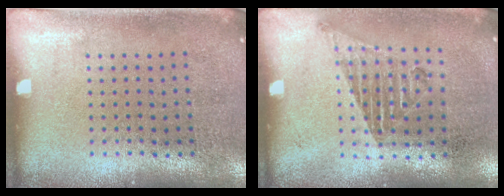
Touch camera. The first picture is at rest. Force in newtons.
{"total": 1.0, "press": 0.9, "slide": 0.4}